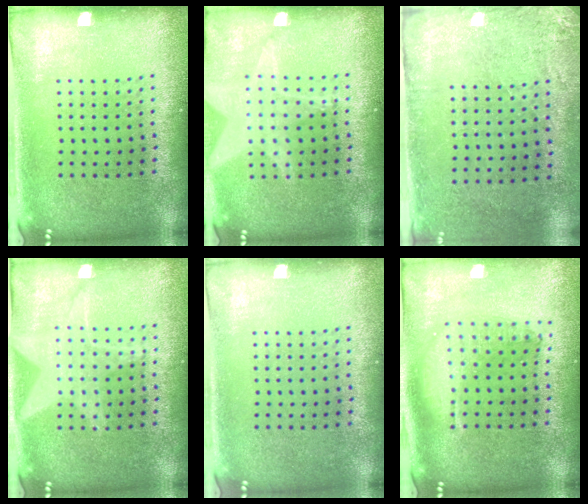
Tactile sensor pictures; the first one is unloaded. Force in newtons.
{"total": 1.3, "press": 1.3, "slide": 0.1}
{"total": 2.8, "press": 2.3, "slide": 1.6}
{"total": 1.4, "press": 1.4, "slide": 0.2}
{"total": 0.0}
{"total": 1.8, "press": 1.5, "slide": 0.9}